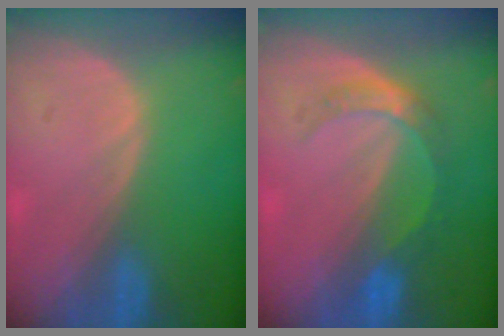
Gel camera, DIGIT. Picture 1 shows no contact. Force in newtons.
{"total": 5.1, "press": 4.6, "slide": 2.2}